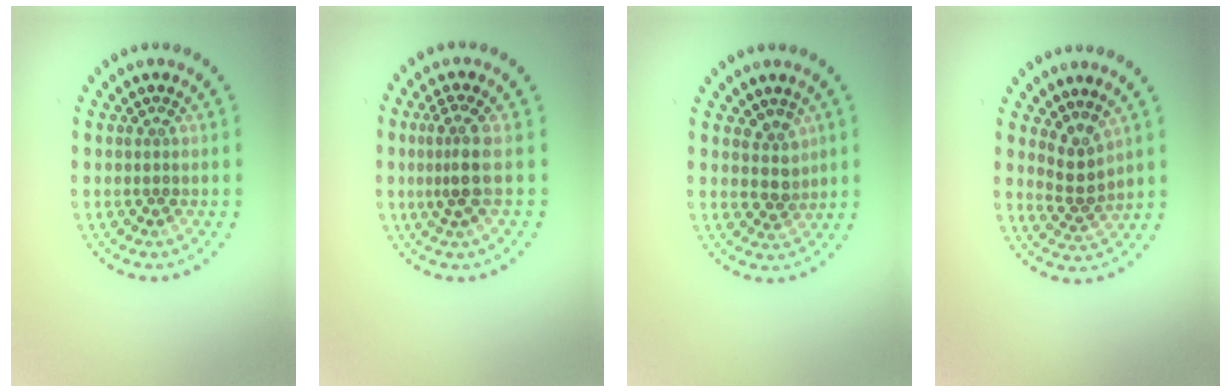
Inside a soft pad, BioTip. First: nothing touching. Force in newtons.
{"total": 2.6, "press": 2.0, "slide": 1.8}
{"total": 2.0, "press": 1.6, "slide": 1.2}
{"total": 2.4, "press": 1.7, "slide": 1.7}